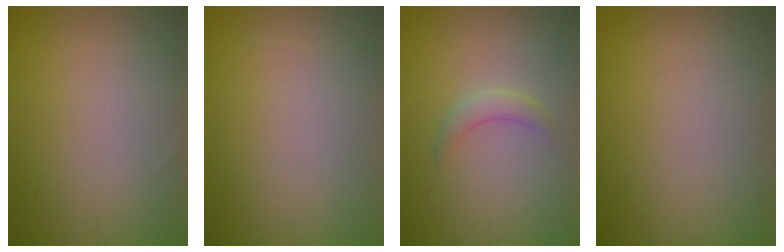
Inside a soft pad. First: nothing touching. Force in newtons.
{"total": 0.0}
{"total": 1.7, "press": 1.7, "slide": 0.0}
{"total": 0.0}